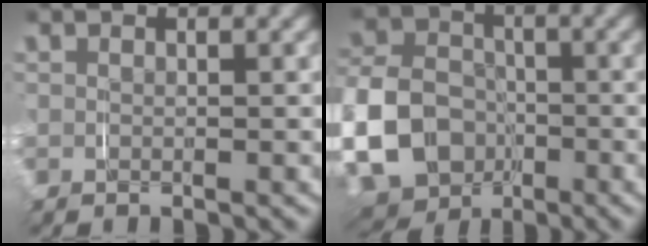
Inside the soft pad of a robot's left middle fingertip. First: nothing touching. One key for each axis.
{"total": 9.6, "fx": -2.8, "fy": 8.1, "fz": 4.3, "tx": -0.111, "ty": -0.033, "tz": -0.045}